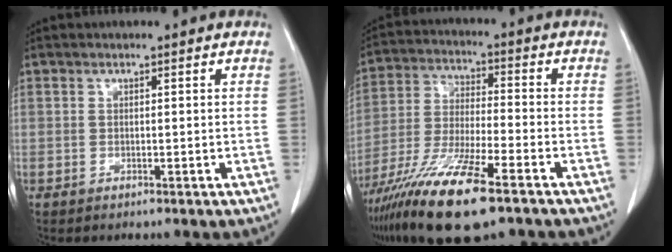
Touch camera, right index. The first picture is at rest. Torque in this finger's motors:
{"motor_torque": [1.06, -1.08, 1.05, 0.21]}